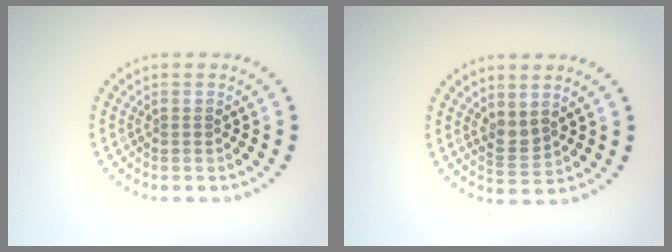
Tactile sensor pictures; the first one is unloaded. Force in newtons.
{"total": 1.8, "press": 1.5, "slide": 1.0}